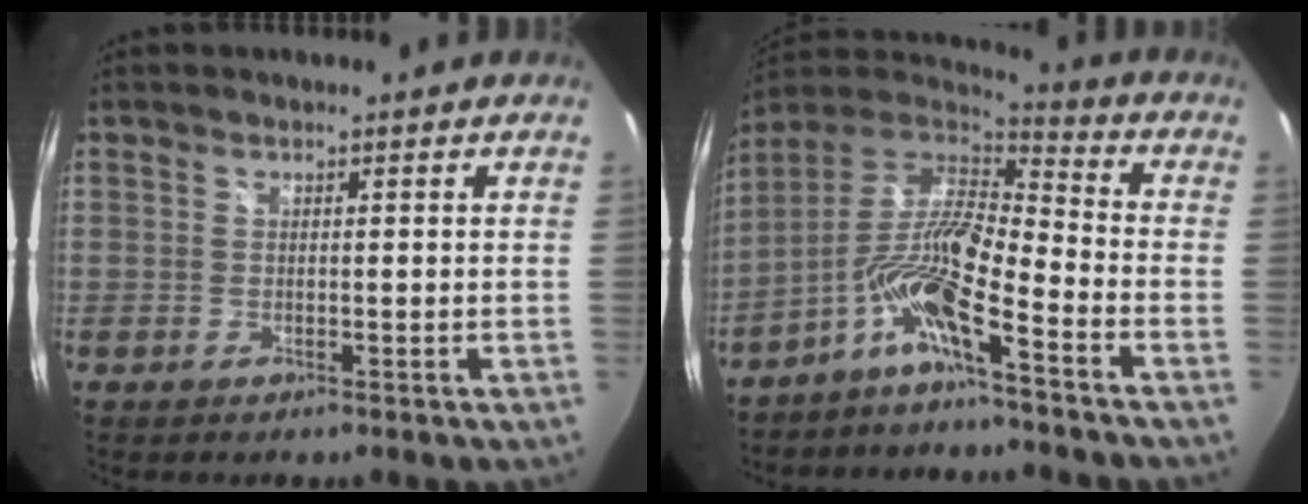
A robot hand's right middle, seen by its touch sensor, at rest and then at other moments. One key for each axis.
{"total": 11.1, "fx": -6.4, "fy": 1.5, "fz": 9.0, "tx": -0.175, "ty": 0.008, "tz": -0.133}